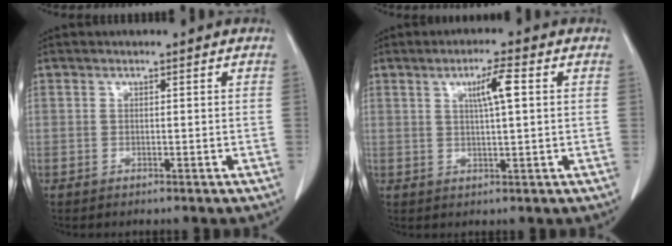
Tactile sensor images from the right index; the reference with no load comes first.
{"total": 4.7, "force": [1.4, 0.1, 4.5], "torque": [-0.078, 0.002, 0.024]}